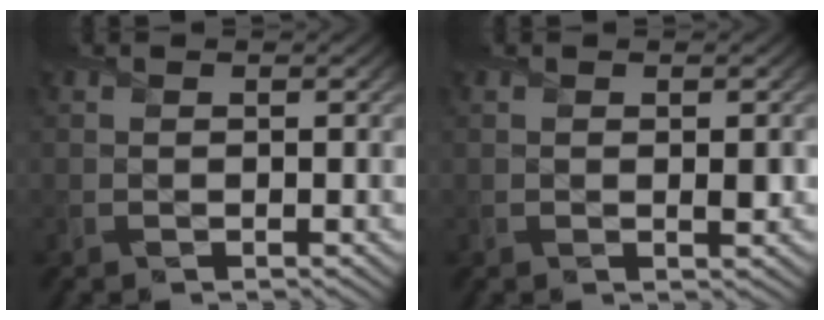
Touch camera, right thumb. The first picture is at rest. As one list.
[{"total": 1.0, "force": [-0.1, 0.5, 0.8], "torque": [-0.007, -0.007, 0.000]}]